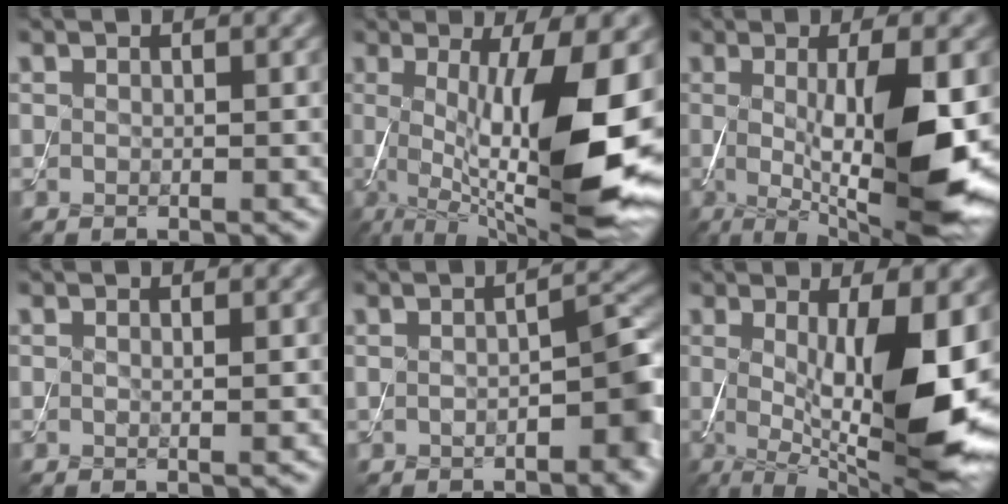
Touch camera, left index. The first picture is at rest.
{"total": 13.9, "force": [-0.4, 3.6, 13.4], "torque": [-0.205, -0.013, -0.001]}
{"total": 12.2, "force": [-0.7, 3.0, 11.8], "torque": [-0.179, -0.019, -0.005]}
{"total": 0.8, "force": [0.1, 0.2, 0.8], "torque": [-0.009, -0.001, 0.000]}
{"total": 3.9, "force": [-1.0, 1.6, 3.4], "torque": [-0.046, 0.011, -0.015]}
{"total": 13.7, "force": [-0.4, 3.8, 13.2], "torque": [-0.196, -0.020, -0.002]}